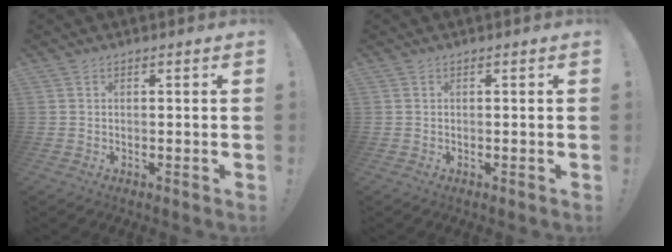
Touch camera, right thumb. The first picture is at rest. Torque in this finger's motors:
{"motor_torque": [-0.06, 0.06, 0.00, 0.00, 0.00]}